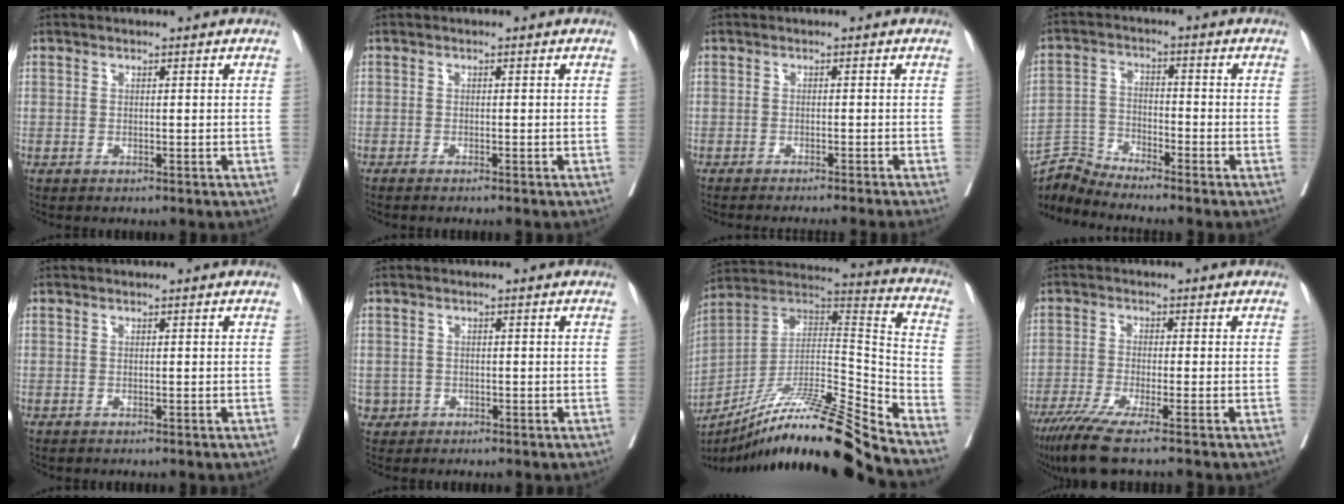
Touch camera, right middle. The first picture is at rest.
{"total": 2.3, "force": [-2.0, -0.3, 1.2], "torque": [-0.015, -0.001, -0.022]}
{"total": 8.6, "force": [-7.7, -1.7, 3.3], "torque": [-0.012, -0.024, -0.097]}
{"total": 5.7, "force": [-5.5, -1.4, -0.7], "torque": [0.004, -0.003, -0.106]}
{"total": 0.5, "force": [-0.4, 0.0, 0.3], "torque": [-0.006, -0.001, -0.001]}
{"total": 1.4, "force": [-0.4, 1.4, 0.0], "torque": [0.005, 0.007, -0.004]}
{"total": 22.8, "force": [-17.2, -0.3, 14.9], "torque": [-0.249, 0.001, -0.305]}
{"total": 8.8, "force": [-6.5, -0.5, 5.9], "torque": [-0.094, -0.026, -0.108]}